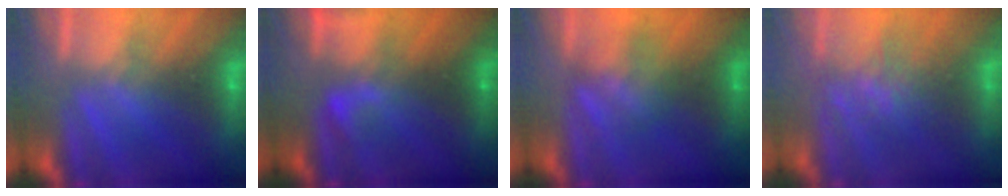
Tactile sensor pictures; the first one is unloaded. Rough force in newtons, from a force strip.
{"total": 2.4}
{"total": 2.9}
{"total": 4.5}